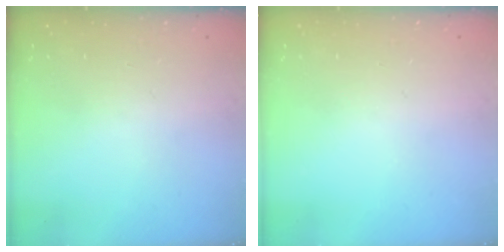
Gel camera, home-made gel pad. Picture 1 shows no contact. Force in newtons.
{"total": 0.0}